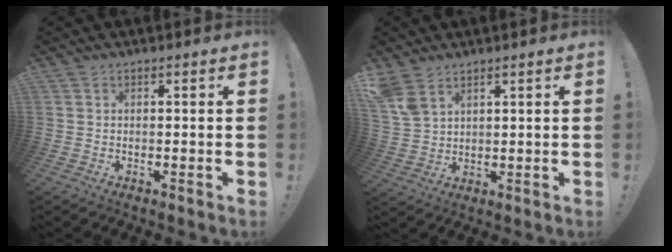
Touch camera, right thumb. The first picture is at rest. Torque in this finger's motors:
{"motor_torque": [0.03, 0.87, 0.69, 0.29, 0.01]}